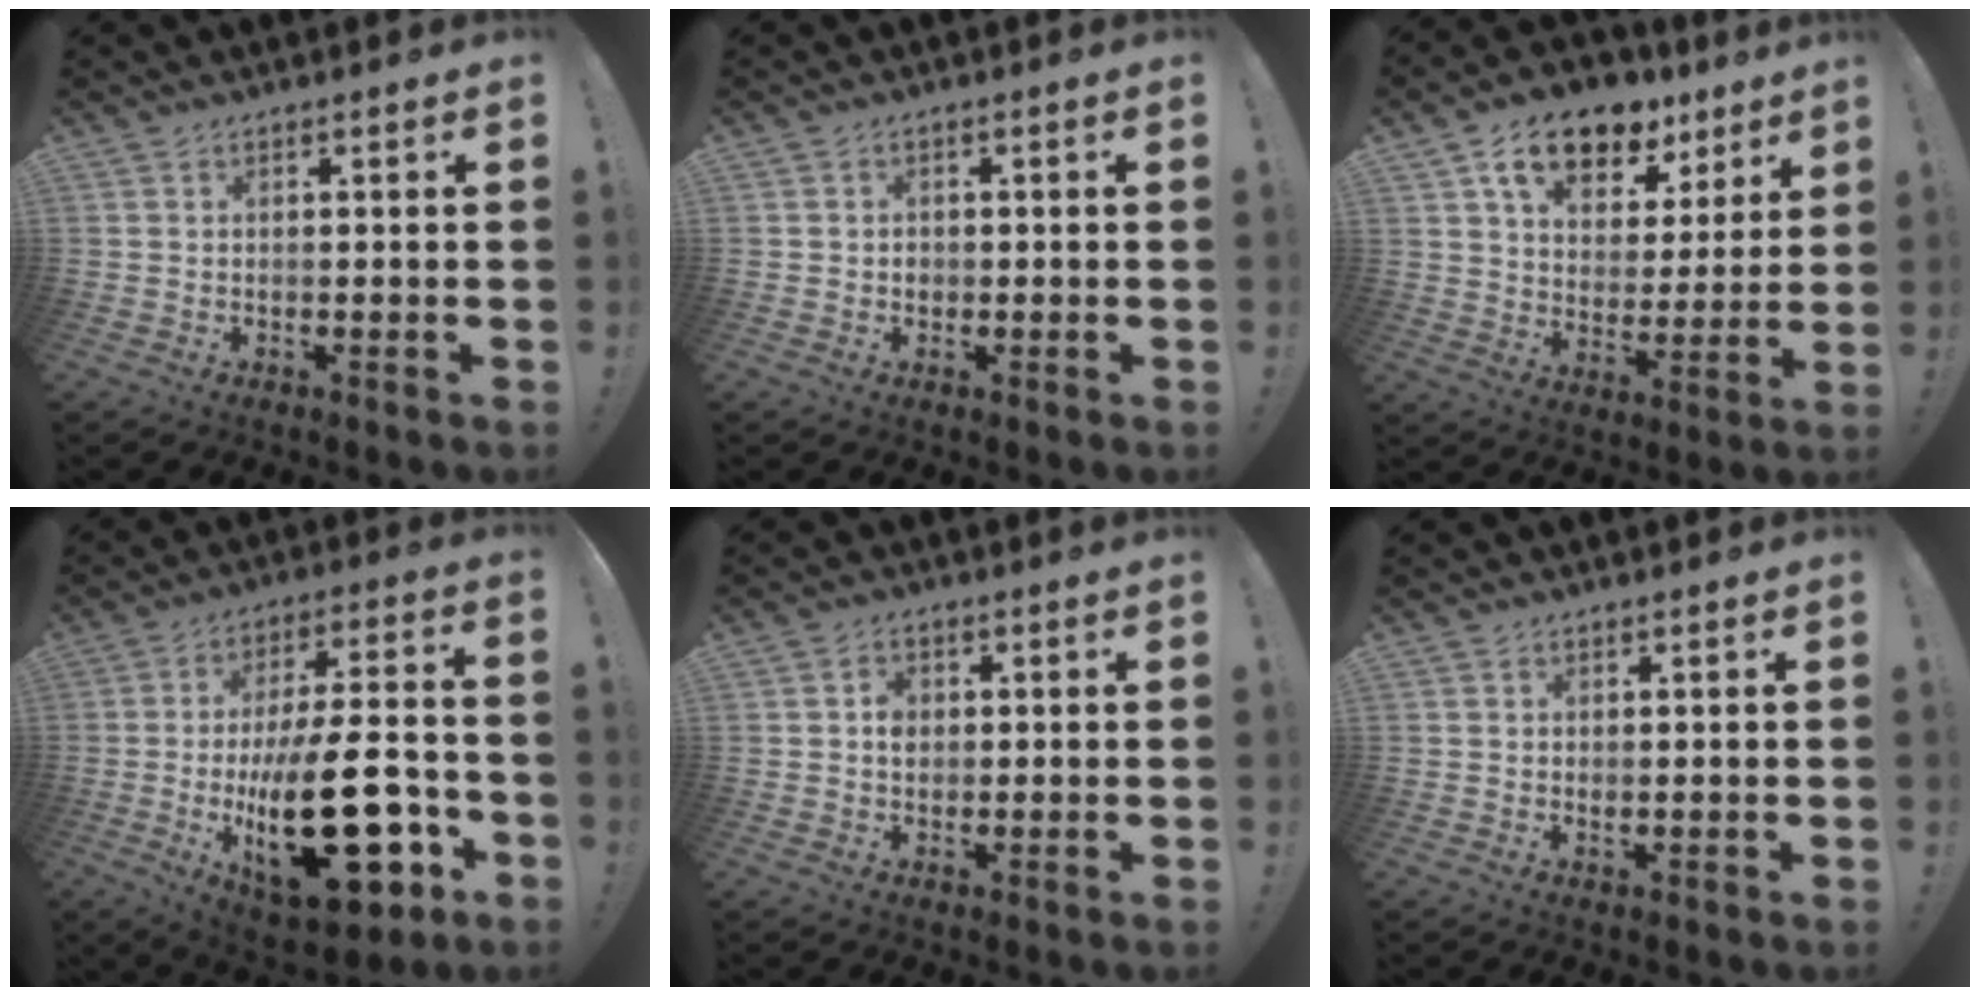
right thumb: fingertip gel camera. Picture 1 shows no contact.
{"total": 1.4, "force": [-0.3, 1.3, 0.5], "torque": [-0.002, -0.001, -0.008]}
{"total": 15.6, "force": [9.7, 9.1, 8.1], "torque": [-0.123, -0.053, 0.173]}
{"total": 29.9, "force": [-7.1, 12.6, 26.2], "torque": [-0.434, 0.039, -0.098]}
{"total": 3.1, "force": [0.0, 2.5, 1.8], "torque": [-0.024, 0.004, -0.004]}
{"total": 0.5, "force": [0.1, 0.4, 0.3], "torque": [-0.001, -0.001, 0.001]}